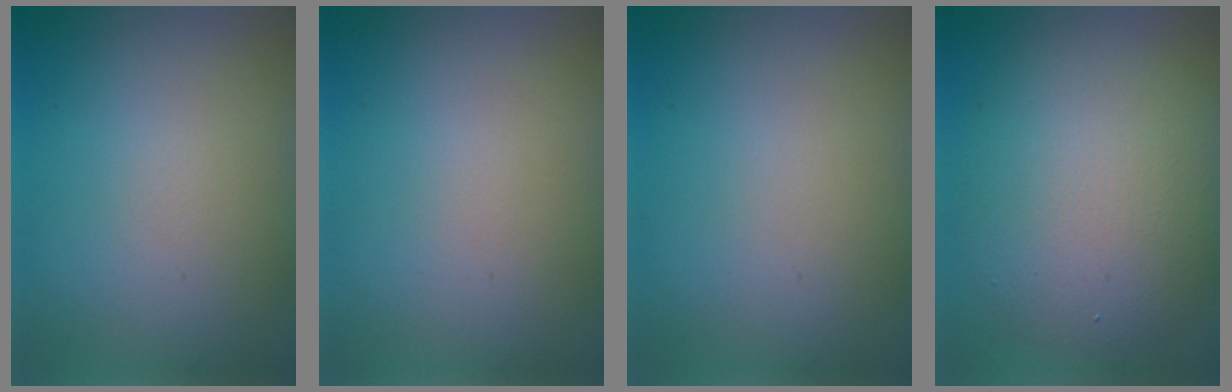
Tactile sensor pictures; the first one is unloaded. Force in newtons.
{"total": 0.0}
{"total": 0.0}
{"total": 7.5, "press": 7.5, "slide": 0.3}